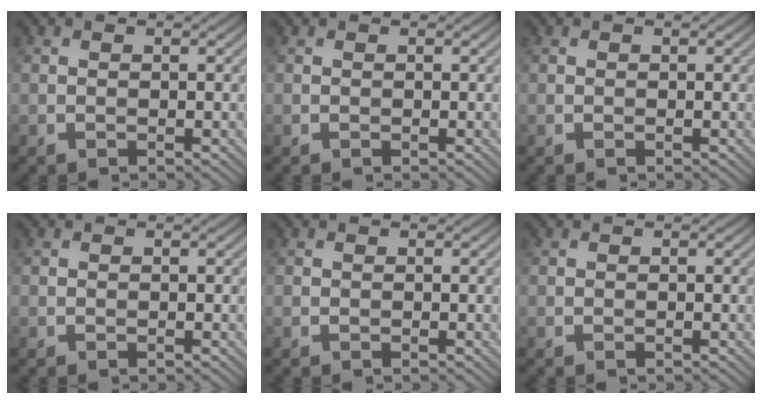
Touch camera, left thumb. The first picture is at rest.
{"total": 0.0}
{"total": 0.0}
{"total": 0.0}
{"total": 0.0}
{"total": 0.0}